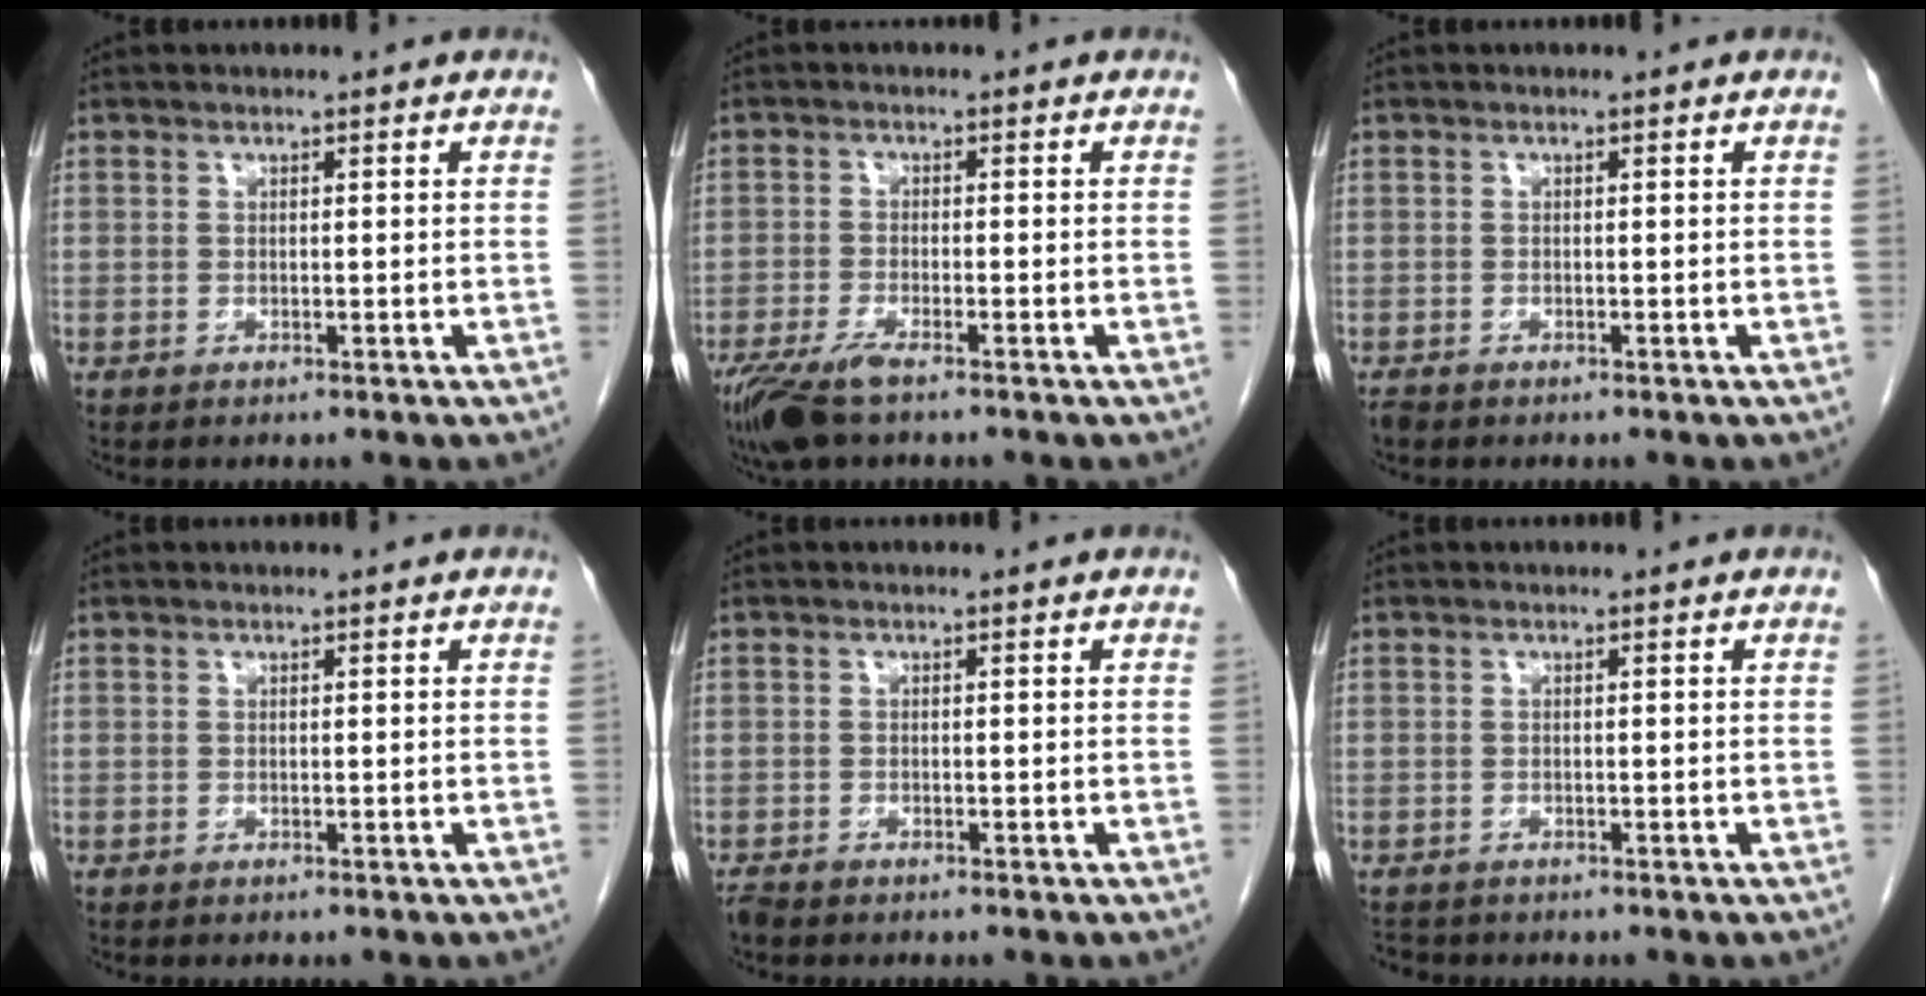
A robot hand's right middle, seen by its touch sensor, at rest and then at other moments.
{"total": 7.2, "force": [-5.0, 1.3, 5.0], "torque": [-0.098, -0.017, -0.091]}
{"total": 1.1, "force": [-0.9, 0.4, 0.4], "torque": [-0.012, -0.003, -0.016]}
{"total": 0.0}
{"total": 1.5, "force": [-1.3, 0.5, 0.5], "torque": [-0.014, -0.003, -0.022]}
{"total": 1.8, "force": [-1.6, 0.8, 0.1], "torque": [-0.007, -0.005, -0.025]}